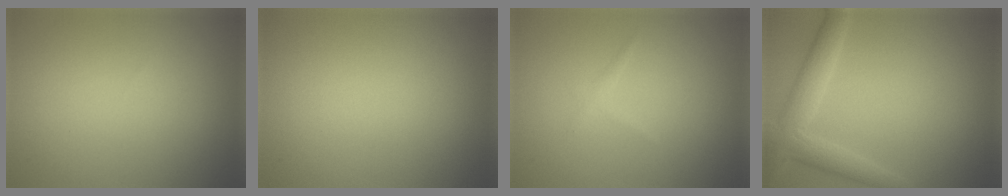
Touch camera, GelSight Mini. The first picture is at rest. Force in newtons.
{"total": 0.0}
{"total": 0.7, "press": 0.7, "slide": 0.1}
{"total": 3.8, "press": 3.8, "slide": 0.2}